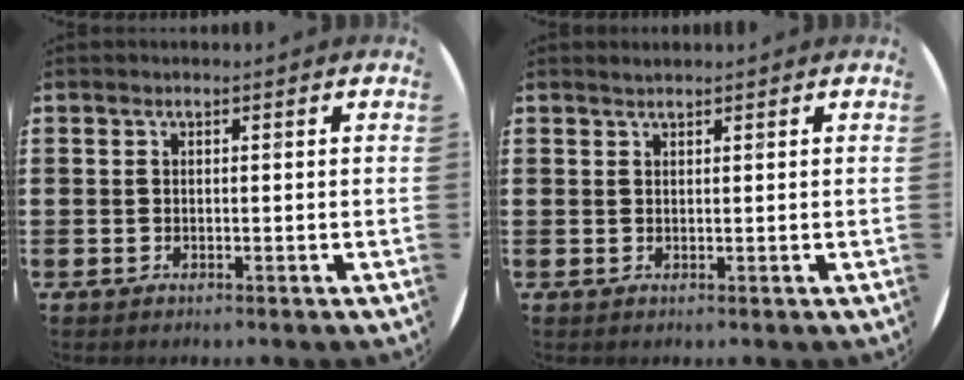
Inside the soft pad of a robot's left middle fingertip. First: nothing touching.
{"total": 0.7, "force": [0.7, -0.1, 0.0], "torque": [-0.001, 0.000, 0.013]}